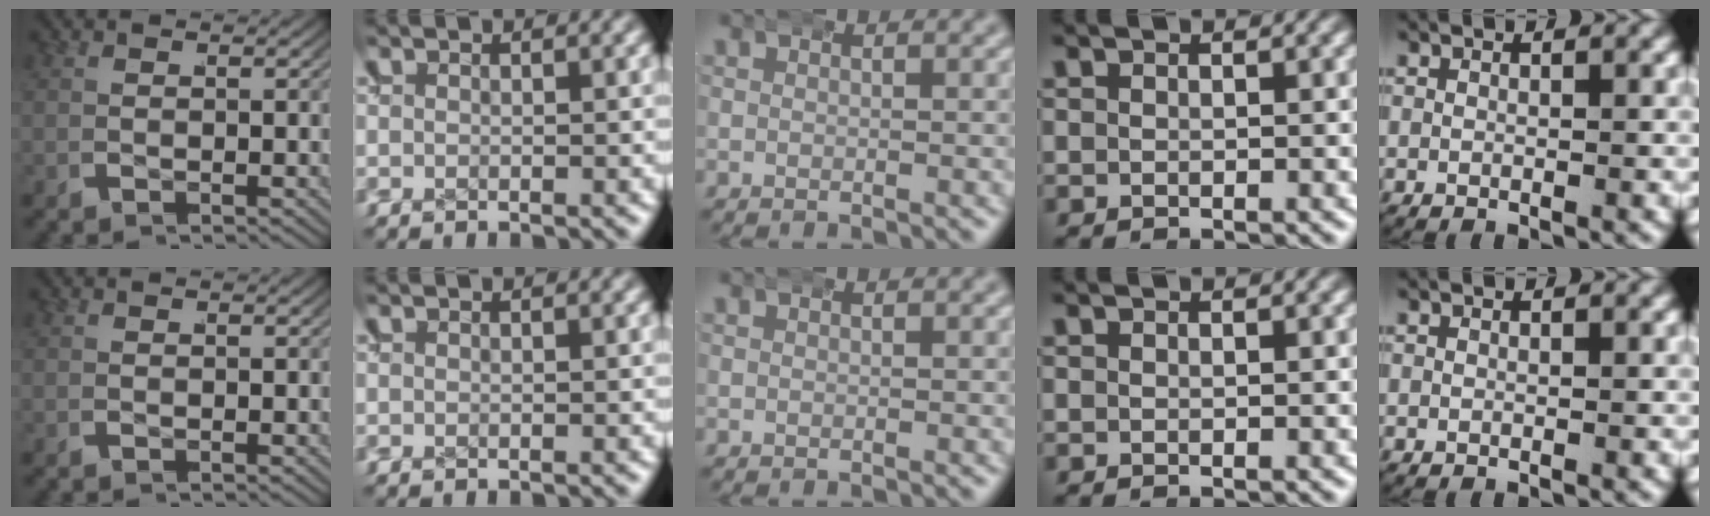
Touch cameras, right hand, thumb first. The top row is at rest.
{}